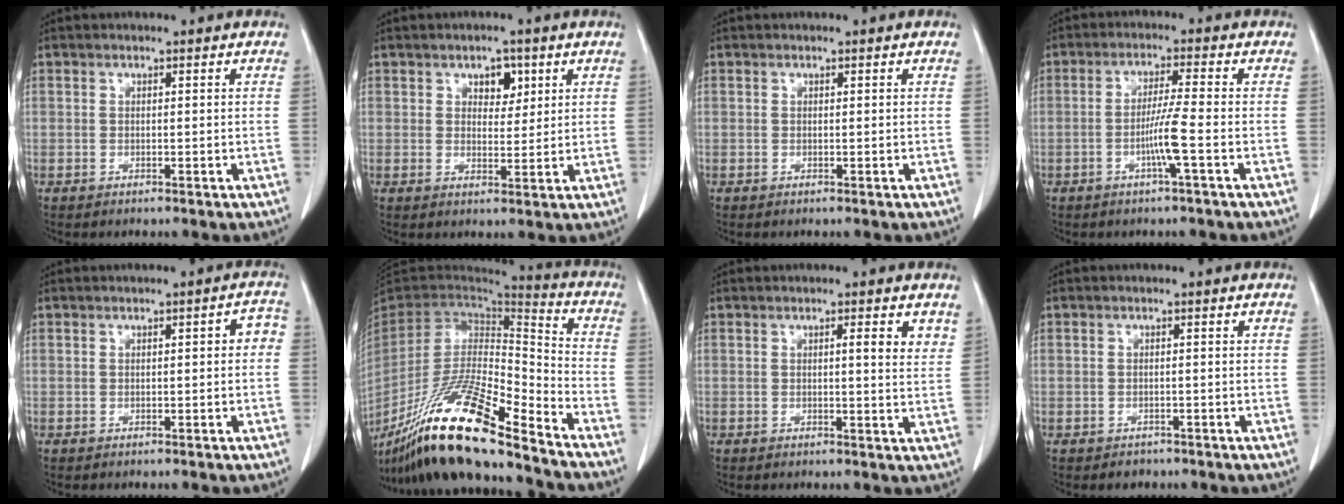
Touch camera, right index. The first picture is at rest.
{"total": 3.7, "force": [1.8, 2.3, 2.3], "torque": [-0.028, 0.003, 0.028]}
{"total": 0.0}
{"total": 5.0, "force": [-1.7, -0.9, 4.6], "torque": [-0.089, -0.002, -0.033]}
{"total": 2.3, "force": [-0.1, 0.9, 2.2], "torque": [-0.018, 0.013, -0.004]}
{"total": 23.5, "force": [-17.6, 2.2, 15.4], "torque": [-0.299, -0.038, -0.326]}
{"total": 3.0, "force": [1.5, 0.4, 2.6], "torque": [-0.031, -0.005, 0.015]}
{"total": 1.8, "force": [-1.1, 1.4, 0.0], "torque": [-0.004, 0.004, -0.017]}